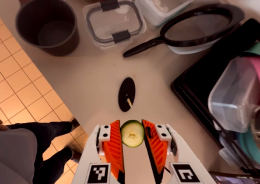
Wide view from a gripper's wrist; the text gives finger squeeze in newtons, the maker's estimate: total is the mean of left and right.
{"total": 7.6, "left": 7.2, "right": 8.1}